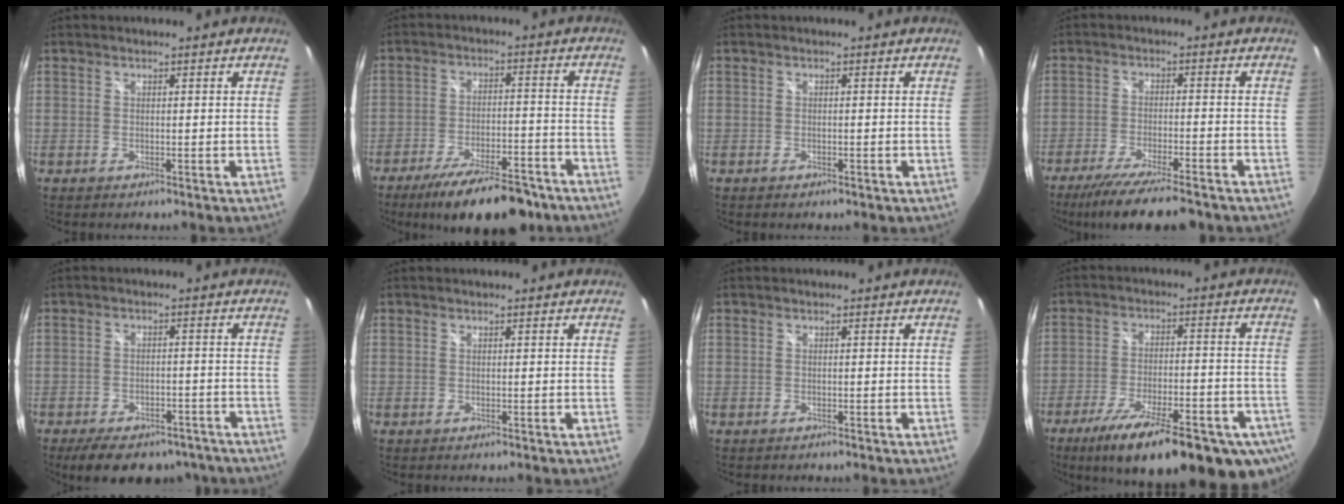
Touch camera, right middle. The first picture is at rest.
{"total": 16.4, "force": [-12.7, 4.6, 9.2], "torque": [-0.168, -0.021, -0.184]}
{"total": 1.0, "force": [-0.6, 0.6, 0.5], "torque": [-0.009, -0.002, -0.009]}
{"total": 12.8, "force": [-10.6, 1.8, 7.0], "torque": [-0.142, -0.028, -0.169]}
{"total": 13.7, "force": [-10.5, 6.2, 6.2], "torque": [-0.128, 0.002, -0.133]}
{"total": 0.0}
{"total": 0.0}
{"total": 24.8, "force": [-15.8, 7.1, 17.8], "torque": [-0.294, -0.061, -0.219]}